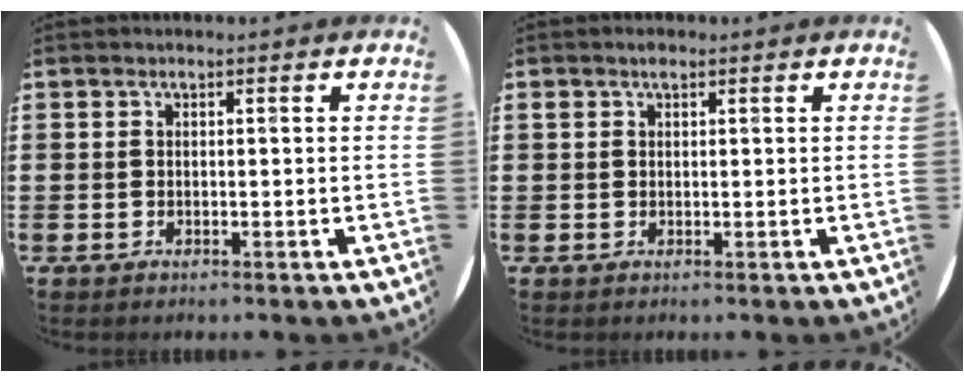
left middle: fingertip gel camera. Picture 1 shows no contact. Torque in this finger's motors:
{"motor_torque": [0.36, -0.24, 0.00, 0.00]}